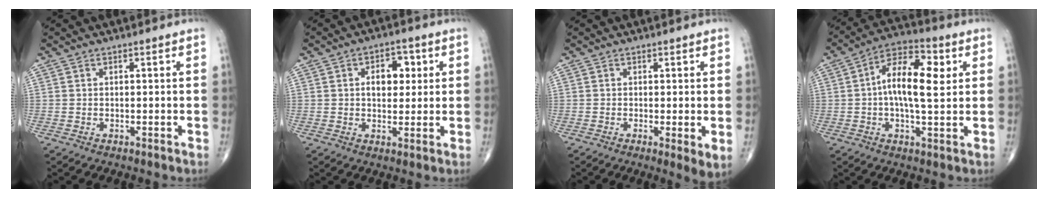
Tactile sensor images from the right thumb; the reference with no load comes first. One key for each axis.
{"total": 6.6, "fx": 1.4, "fy": 4.3, "fz": 4.8, "tx": -0.040, "ty": 0.004, "tz": 0.018}
{"total": 3.5, "fx": -0.4, "fy": 0.6, "fz": 3.4, "tx": -0.058, "ty": -0.014, "tz": -0.011}
{"total": 13.3, "fx": 2.1, "fy": 5.7, "fz": 11.8, "tx": -0.185, "ty": 0.017, "tz": 0.025}